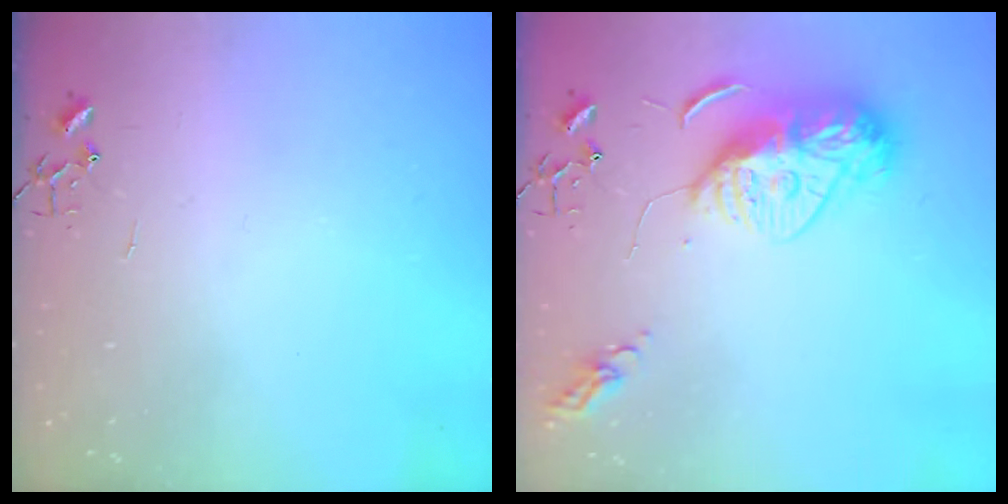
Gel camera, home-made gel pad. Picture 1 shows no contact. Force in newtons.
{"total": 12.9, "press": 12.8, "slide": 1.3}